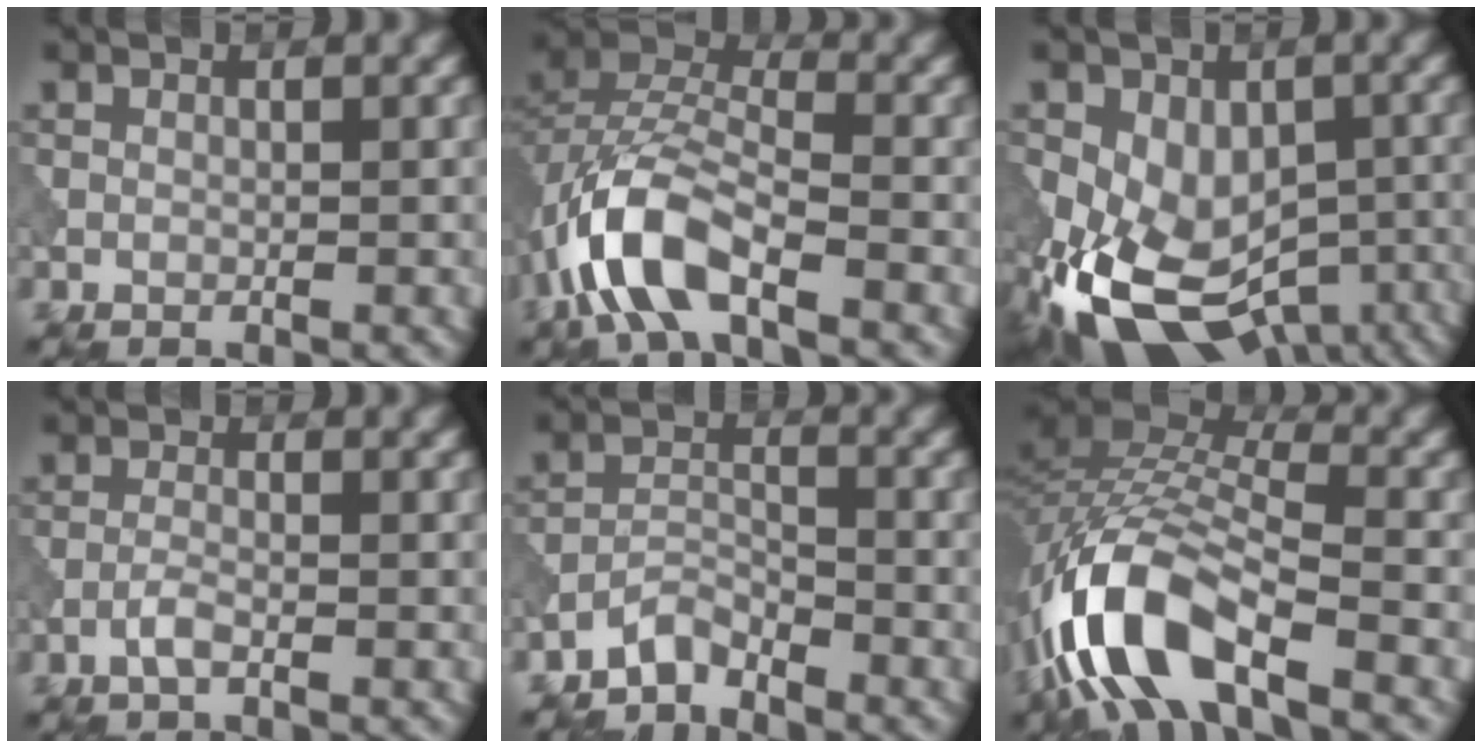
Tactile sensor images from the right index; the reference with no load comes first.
{"total": 8.5, "force": [-4.2, 3.7, 6.4], "torque": [-0.133, 0.009, -0.089]}
{"total": 13.3, "force": [-5.3, 8.5, 8.8], "torque": [-0.158, -0.033, -0.071]}
{"total": 1.5, "force": [-0.9, 0.3, 1.2], "torque": [-0.028, 0.004, -0.022]}
{"total": 2.7, "force": [-2.5, 0.6, 0.6], "torque": [-0.013, 0.009, -0.057]}
{"total": 12.0, "force": [-6.0, 4.6, 9.3], "torque": [-0.185, 0.010, -0.122]}